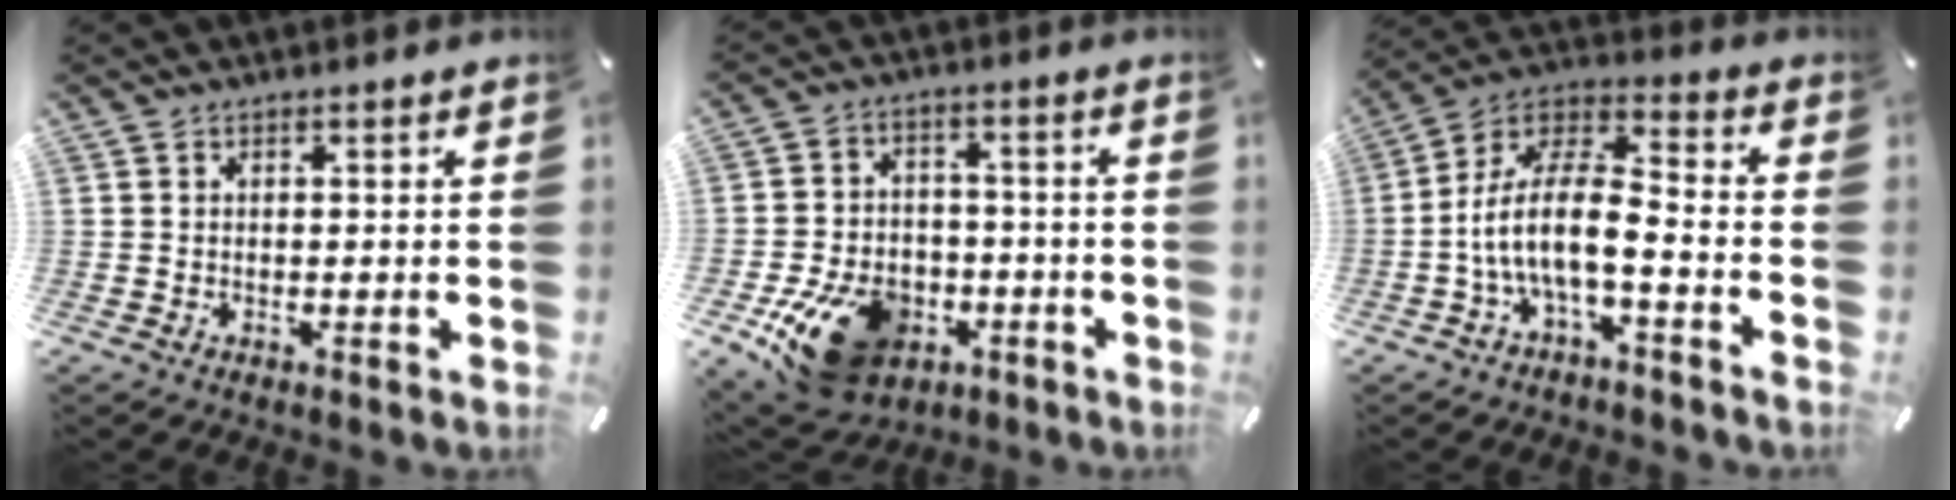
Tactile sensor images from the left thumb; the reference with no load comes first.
{"total": 15.0, "force": [-6.9, 10.5, 8.1], "torque": [-0.151, 0.046, -0.110]}
{"total": 12.6, "force": [-4.4, 5.1, 10.6], "torque": [-0.218, 0.002, -0.080]}